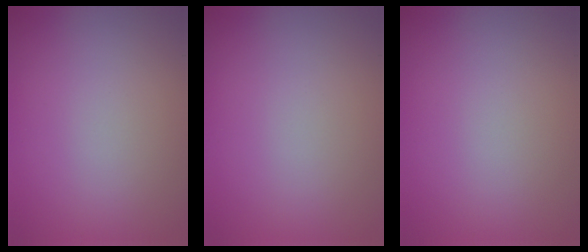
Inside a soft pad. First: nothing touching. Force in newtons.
{"total": 0.0}
{"total": 0.0}